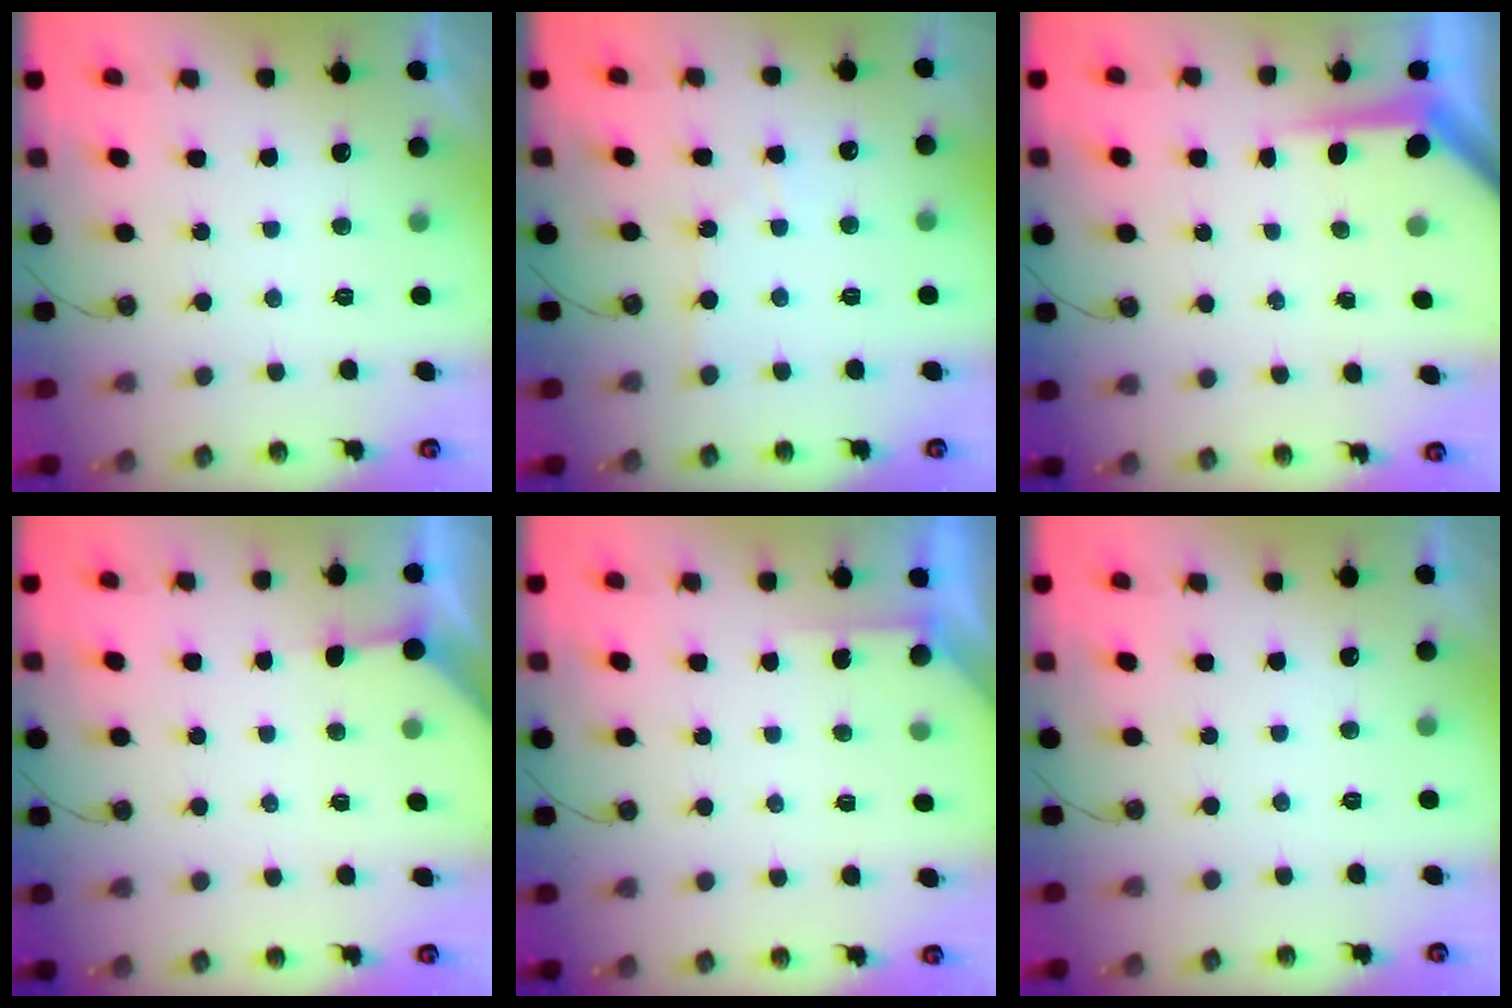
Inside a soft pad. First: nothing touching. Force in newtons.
{"total": 3.0, "press": 2.9, "slide": 0.5}
{"total": 4.5, "press": 4.5, "slide": 0.3}
{"total": 2.4, "press": 2.3, "slide": 0.3}
{"total": 2.5, "press": 2.5, "slide": 0.3}
{"total": 0.0}